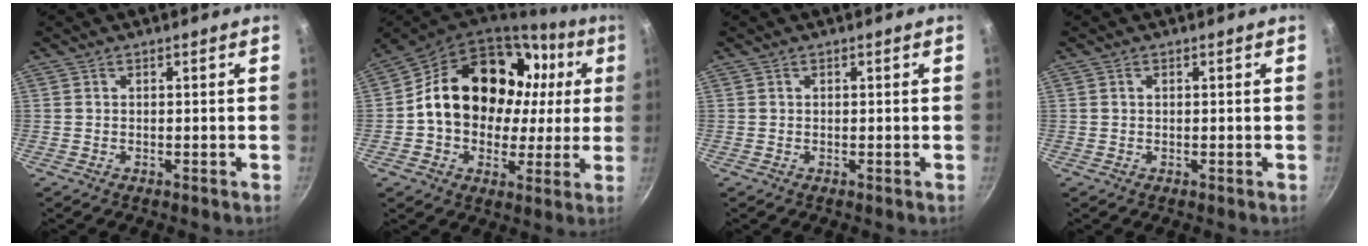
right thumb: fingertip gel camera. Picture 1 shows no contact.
{"total": 23.9, "force": [4.2, 18.1, 15.0], "torque": [-0.227, 0.036, 0.072]}
{"total": 0.0}
{"total": 0.7, "force": [0.1, 0.5, 0.4], "torque": [-0.006, 0.004, 0.003]}